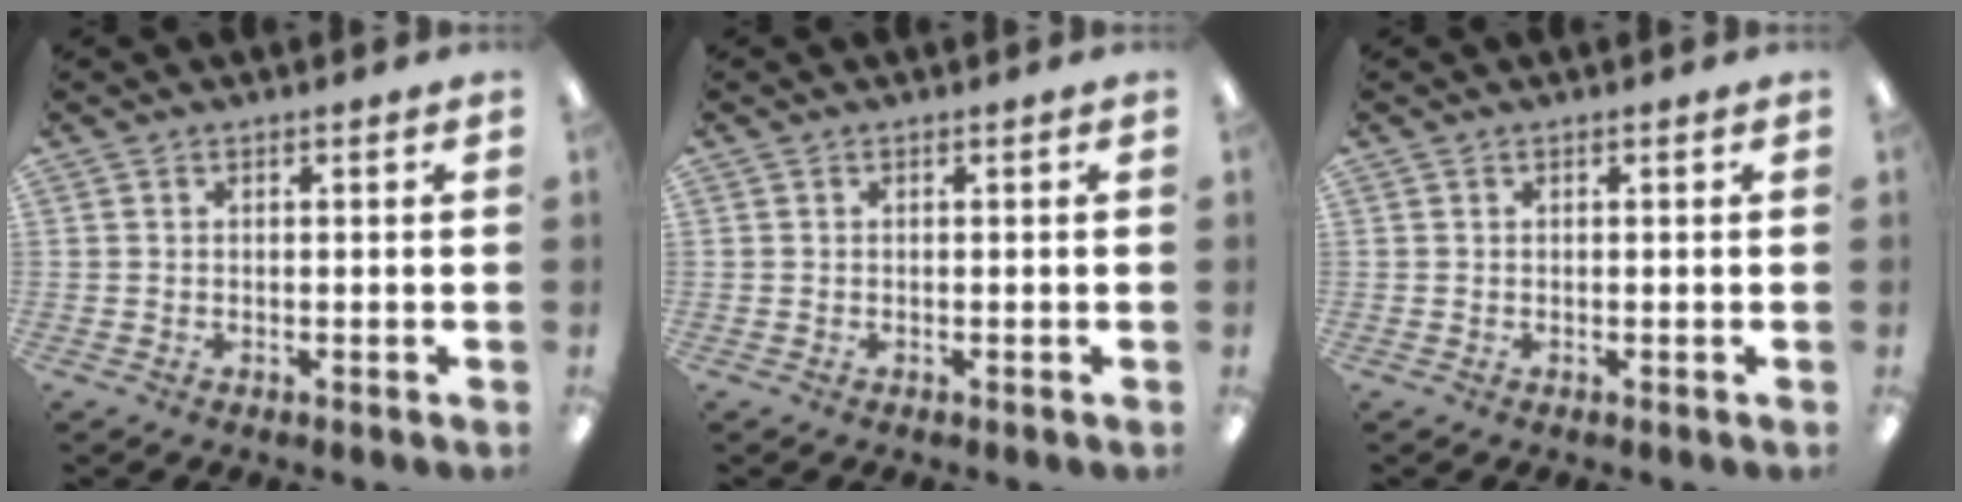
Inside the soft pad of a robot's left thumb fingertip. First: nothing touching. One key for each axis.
{"total": 0.0}
{"total": 0.0}